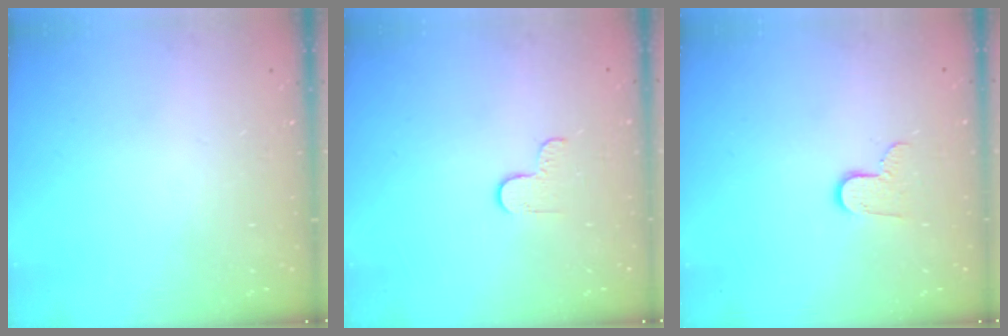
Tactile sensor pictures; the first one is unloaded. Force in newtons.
{"total": 2.7, "press": 2.6, "slide": 0.4}
{"total": 6.4, "press": 6.4, "slide": 0.5}